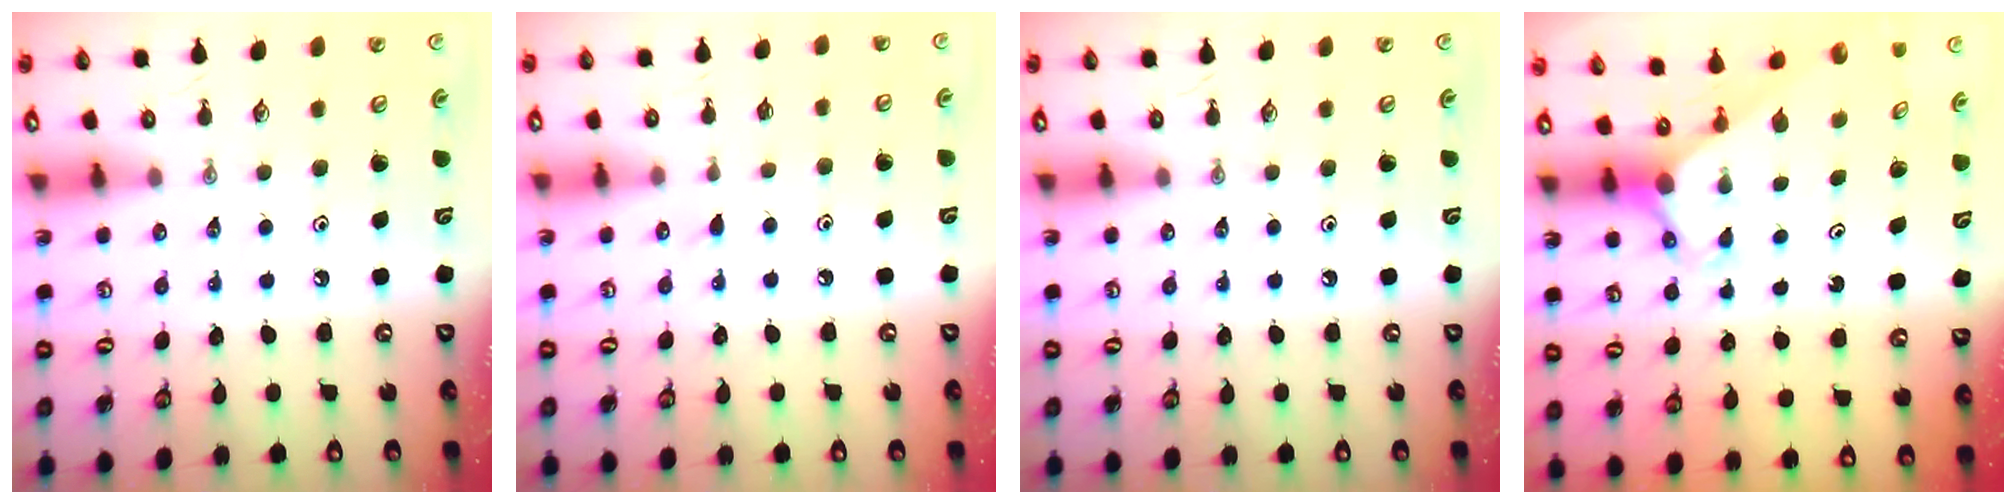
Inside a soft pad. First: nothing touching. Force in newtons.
{"total": 5.8, "press": 5.8, "slide": 0.6}
{"total": 0.0}
{"total": 2.9, "press": 2.9, "slide": 0.3}